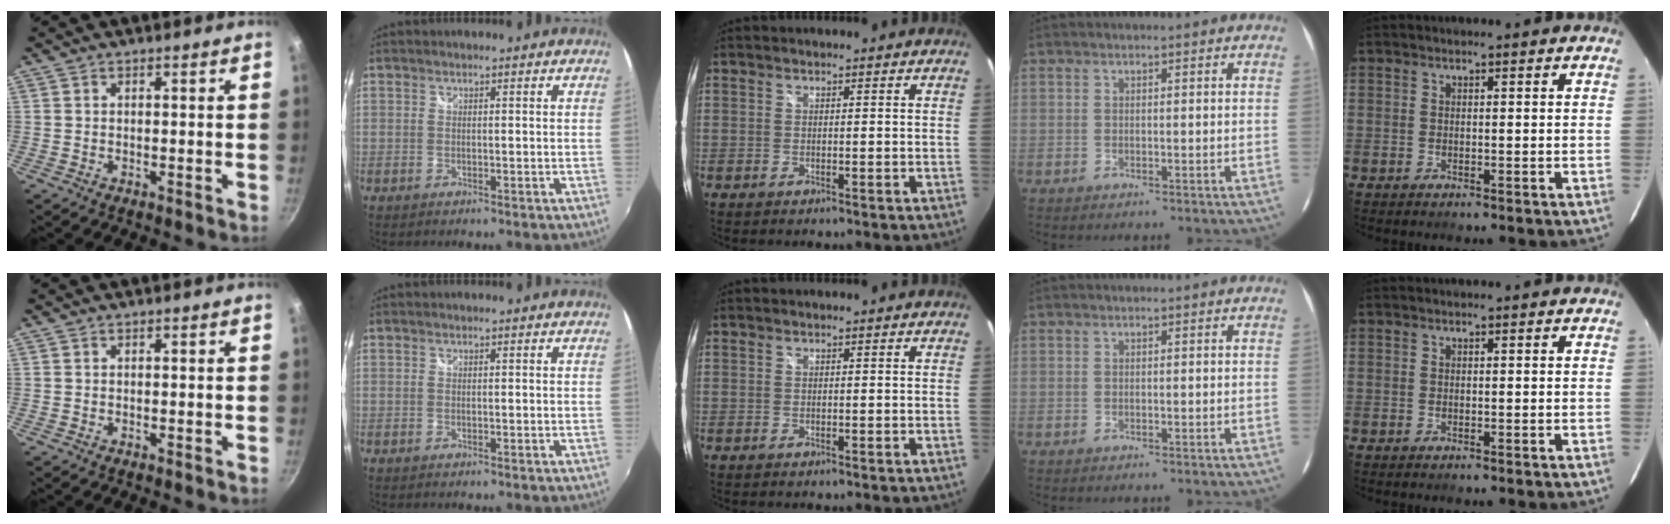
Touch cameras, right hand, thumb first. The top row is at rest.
{}